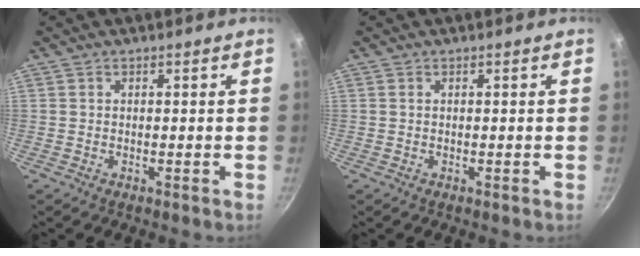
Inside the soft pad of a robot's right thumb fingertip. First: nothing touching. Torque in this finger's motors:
{"motor_torque": [-0.24, 0.11, 0.39, -0.05, 0.01]}